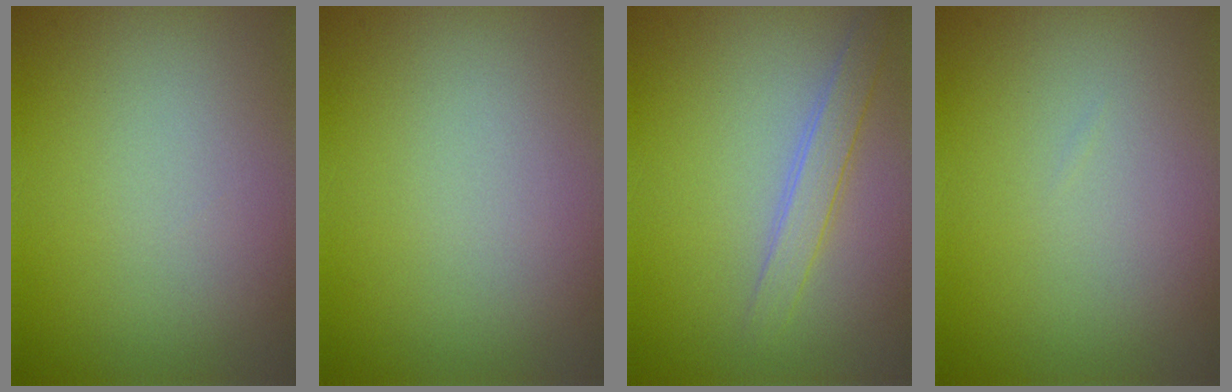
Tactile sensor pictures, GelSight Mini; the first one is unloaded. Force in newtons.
{"total": 0.0}
{"total": 2.1, "press": 2.1, "slide": 0.0}
{"total": 0.0}